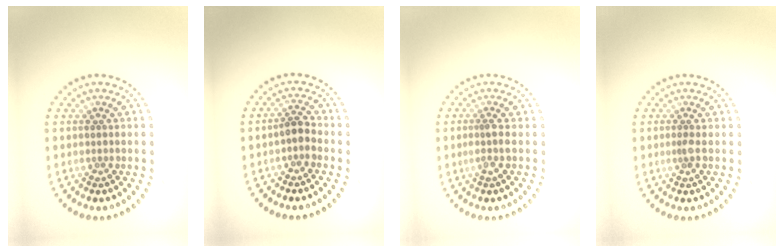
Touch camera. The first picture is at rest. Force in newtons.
{"total": 1.7, "press": 1.5, "slide": 0.9}
{"total": 1.4, "press": 1.1, "slide": 0.8}
{"total": 0.8, "press": 0.5, "slide": 0.6}